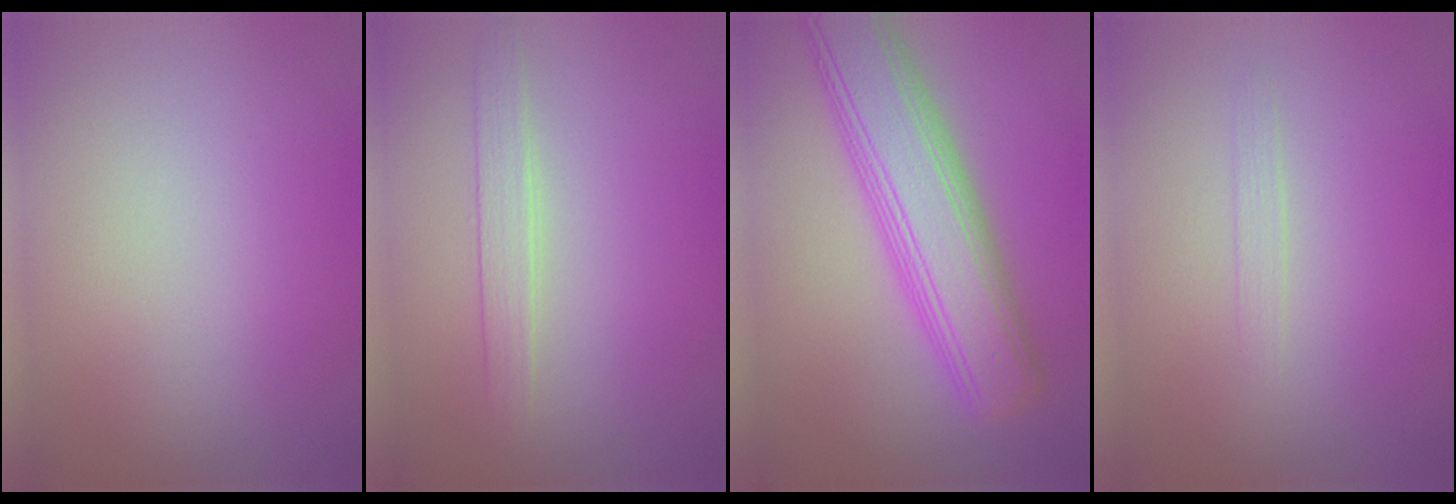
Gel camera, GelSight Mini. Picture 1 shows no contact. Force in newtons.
{"total": 1.8, "press": 1.8, "slide": 0.2}
{"total": 8.3, "press": 8.3, "slide": 0.3}
{"total": 0.8, "press": 0.8, "slide": 0.0}